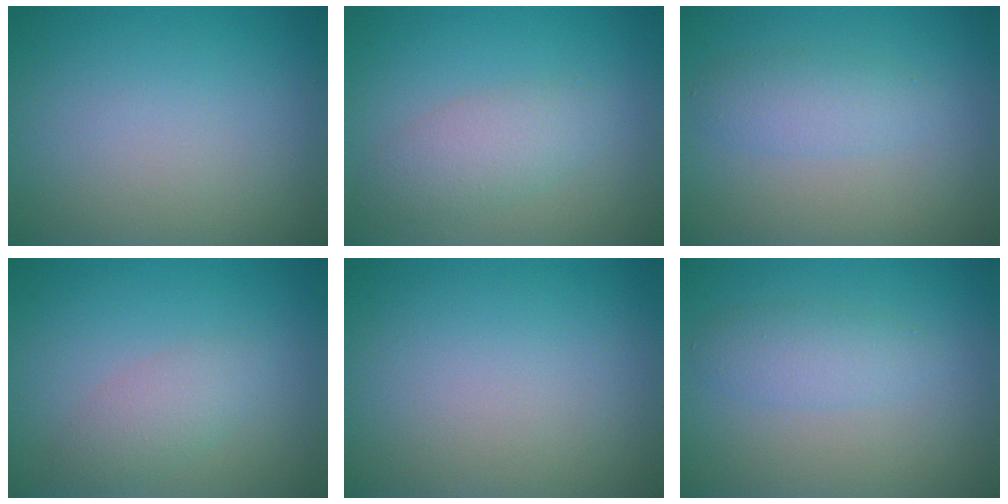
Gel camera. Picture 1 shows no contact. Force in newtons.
{"total": 3.0, "press": 3.0, "slide": 0.1}
{"total": 2.3, "press": 2.3, "slide": 0.2}
{"total": 2.3, "press": 2.3, "slide": 0.1}
{"total": 0.0}
{"total": 2.3, "press": 2.3, "slide": 0.2}